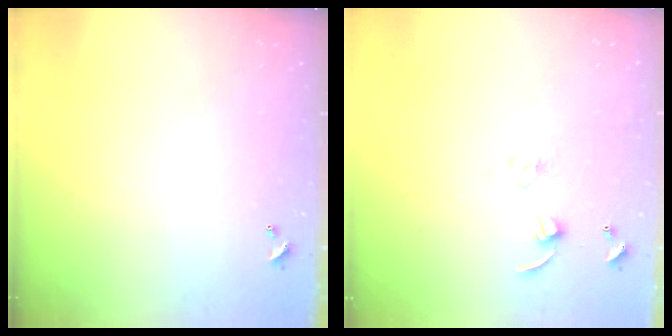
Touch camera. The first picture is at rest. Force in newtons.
{"total": 2.7, "press": 2.7, "slide": 0.2}